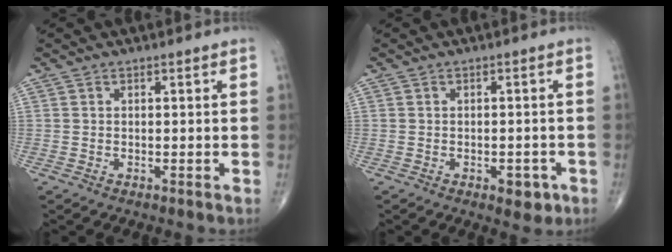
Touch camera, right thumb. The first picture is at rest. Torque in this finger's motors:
{"motor_torque": [0.64, 0.37, -0.15, -0.09, 0.11]}